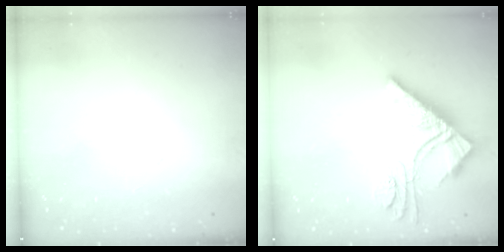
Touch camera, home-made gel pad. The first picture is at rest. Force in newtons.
{"total": 11.3, "press": 11.2, "slide": 1.2}